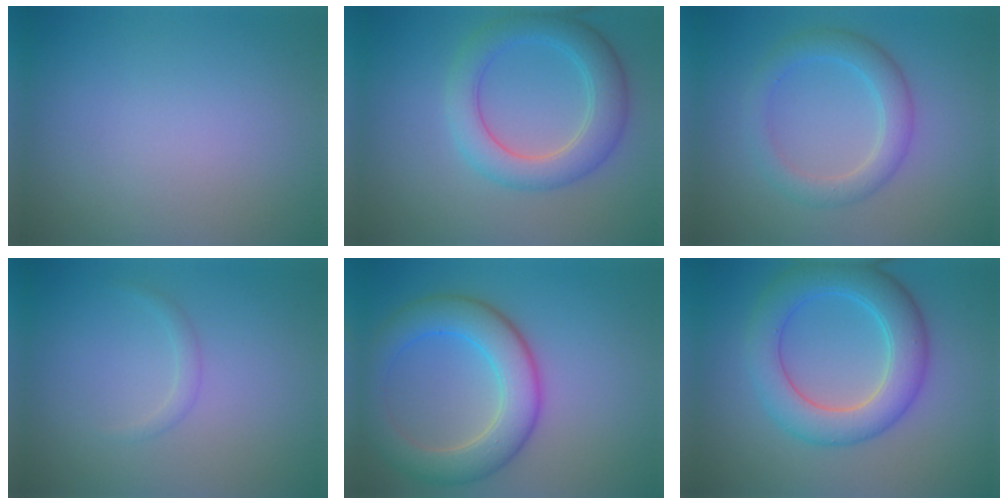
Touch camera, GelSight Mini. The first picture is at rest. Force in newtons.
{"total": 5.1, "press": 5.1, "slide": 0.3}
{"total": 3.4, "press": 3.4, "slide": 0.2}
{"total": 0.9, "press": 0.9, "slide": 0.0}
{"total": 6.9, "press": 6.9, "slide": 0.4}
{"total": 6.7, "press": 6.7, "slide": 0.2}